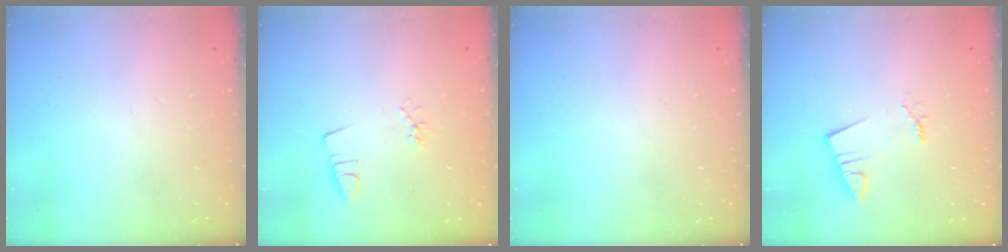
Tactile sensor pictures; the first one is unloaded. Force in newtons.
{"total": 2.3, "press": 1.9, "slide": 1.4}
{"total": 0.0}
{"total": 2.3, "press": 2.2, "slide": 0.3}